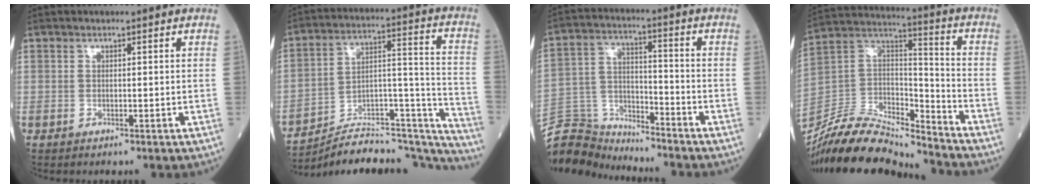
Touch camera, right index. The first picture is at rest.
{"total": 26.2, "force": [-24.8, 4.7, 6.7], "torque": [-0.056, 0.048, -0.357]}
{"total": 11.2, "force": [-11.1, 1.5, -0.2], "torque": [-0.001, 0.028, -0.216]}
{"total": 19.8, "force": [-18.6, 3.0, 6.0], "torque": [-0.124, 0.028, -0.336]}